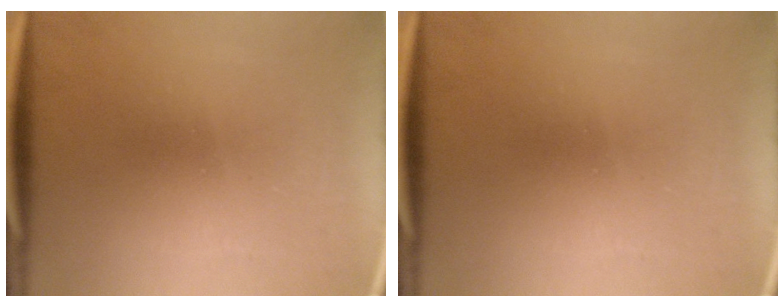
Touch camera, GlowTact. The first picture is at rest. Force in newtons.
{"total": 0.0}